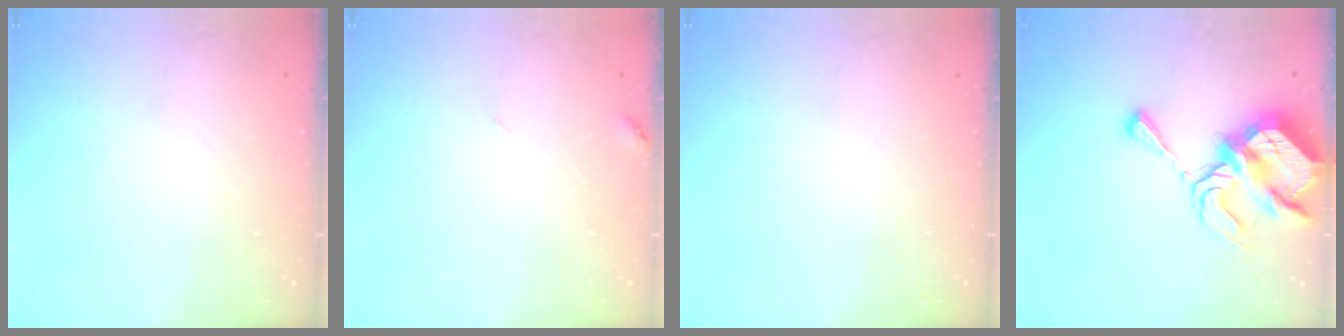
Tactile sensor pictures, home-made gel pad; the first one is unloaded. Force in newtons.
{"total": 3.1, "press": 3.0, "slide": 0.4}
{"total": 0.0}
{"total": 11.7, "press": 11.6, "slide": 1.2}